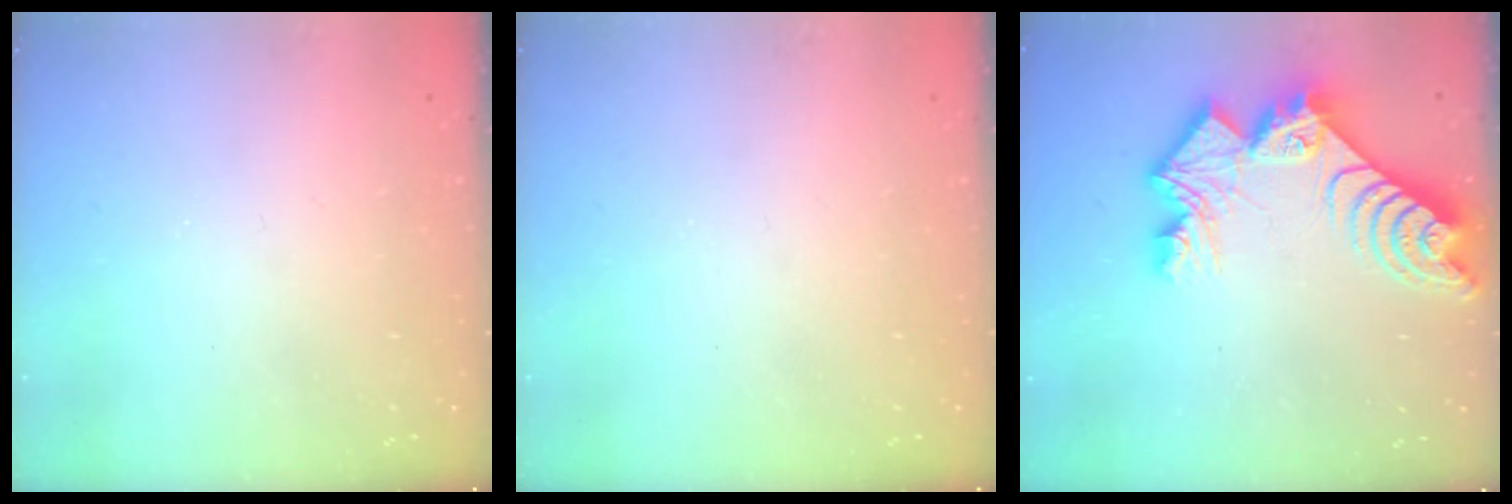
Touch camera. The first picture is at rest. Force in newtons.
{"total": 0.0}
{"total": 14.9, "press": 14.8, "slide": 1.5}